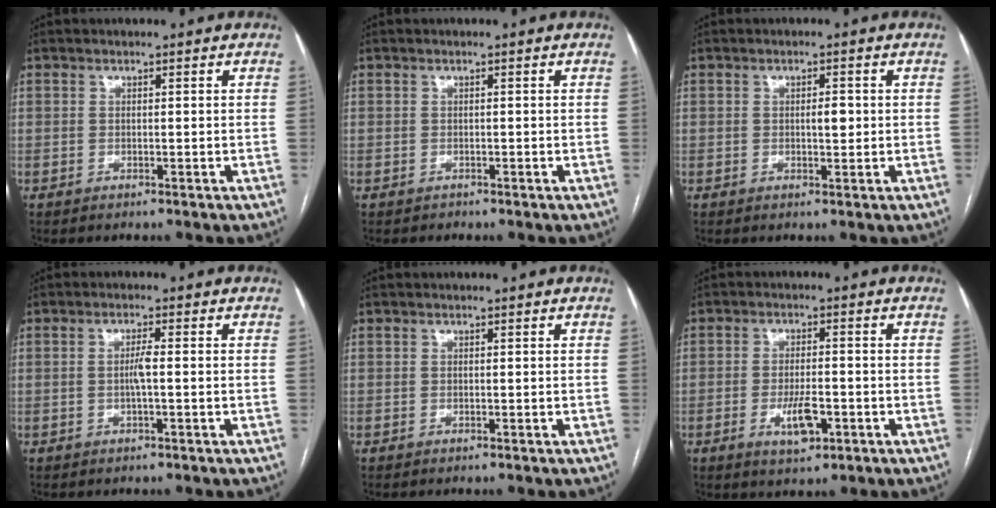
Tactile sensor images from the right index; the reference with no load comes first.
{"total": 0.6, "force": [-0.4, 0.4, -0.2], "torque": [0.001, 0.003, -0.008]}
{"total": 2.0, "force": [0.1, 0.7, 1.9], "torque": [-0.032, 0.001, 0.002]}
{"total": 2.3, "force": [-0.3, 0.0, 2.3], "torque": [-0.043, 0.000, -0.005]}
{"total": 0.0}
{"total": 5.3, "force": [-2.0, 1.8, 4.6], "torque": [-0.082, -0.002, -0.028]}